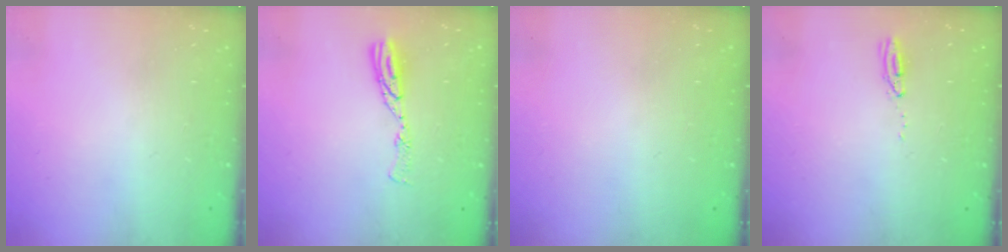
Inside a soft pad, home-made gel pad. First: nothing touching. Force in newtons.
{"total": 7.8, "press": 7.8, "slide": 0.8}
{"total": 0.0}
{"total": 3.8, "press": 3.7, "slide": 1.1}